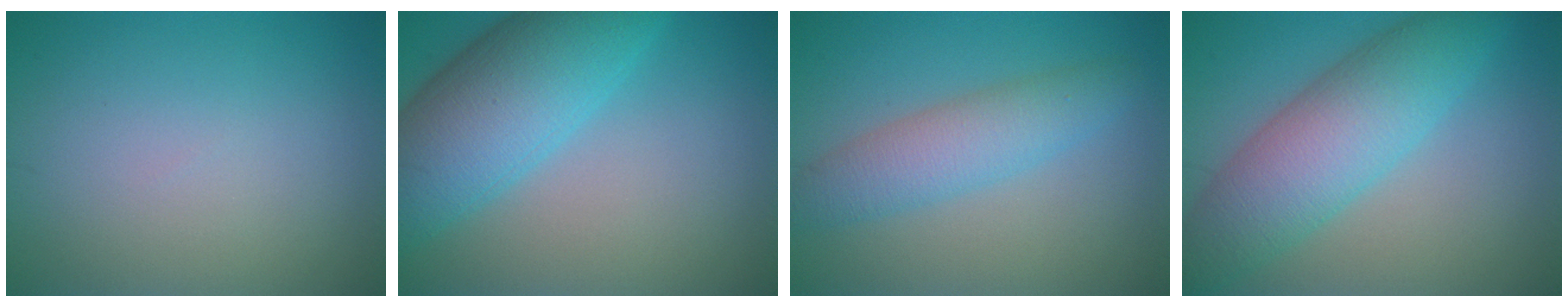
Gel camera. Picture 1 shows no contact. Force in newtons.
{"total": 9.6, "press": 9.6, "slide": 0.3}
{"total": 4.2, "press": 4.2, "slide": 0.1}
{"total": 7.8, "press": 7.8, "slide": 0.1}